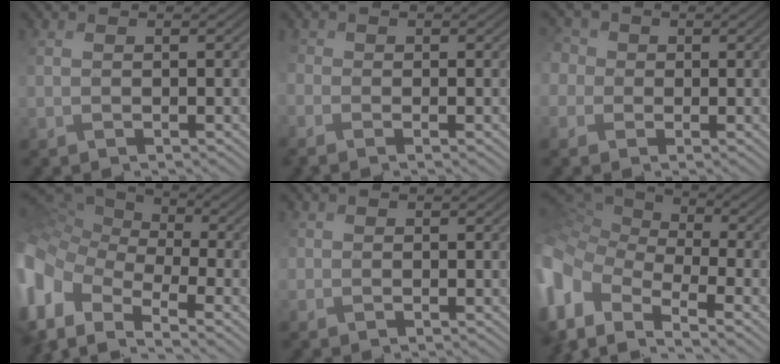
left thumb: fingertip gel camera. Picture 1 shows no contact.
{"total": 2.0, "force": [-1.3, 0.9, 1.2], "torque": [-0.033, -0.007, -0.030]}
{"total": 5.3, "force": [0.5, 4.9, 2.0], "torque": [-0.091, 0.015, -0.020]}
{"total": 14.0, "force": [-3.2, 9.3, 9.9], "torque": [-0.292, -0.025, -0.015]}
{"total": 0.9, "force": [0.3, 0.9, -0.1], "torque": [0.007, 0.000, 0.002]}
{"total": 12.6, "force": [-3.4, 7.8, 9.3], "torque": [-0.271, -0.017, -0.027]}